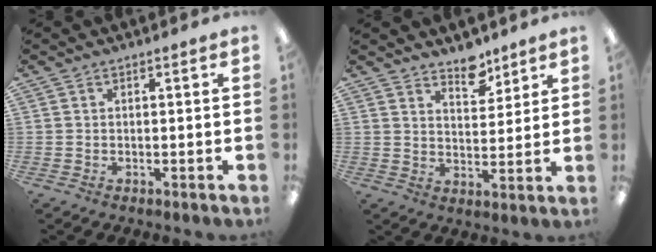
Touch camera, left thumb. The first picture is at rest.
{"total": 7.1, "force": [5.8, 3.3, 2.5], "torque": [-0.017, -0.041, 0.101]}